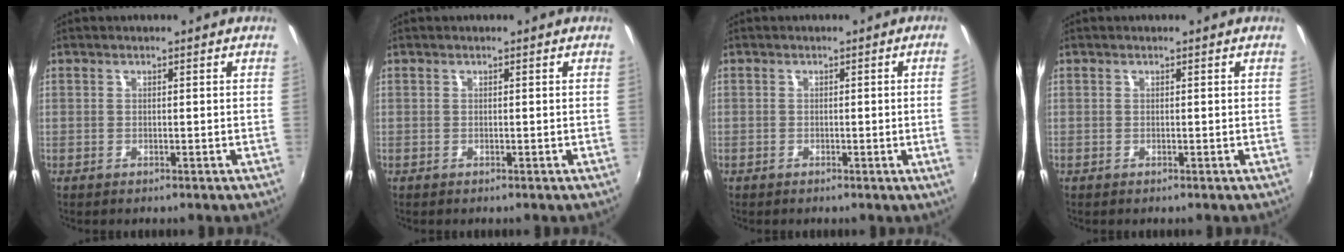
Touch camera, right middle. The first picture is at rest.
{"total": 0.0}
{"total": 2.3, "force": [-0.2, -1.3, 1.9], "torque": [-0.031, -0.011, 0.003]}
{"total": 0.0}